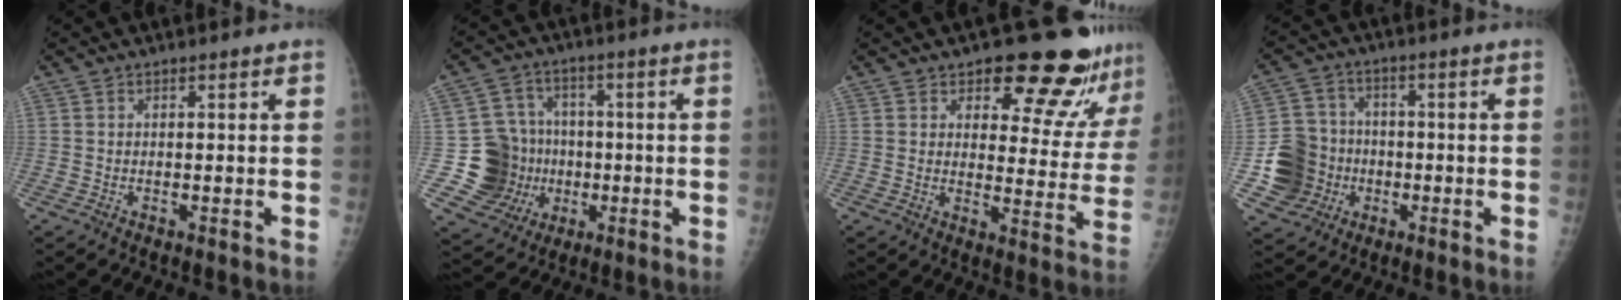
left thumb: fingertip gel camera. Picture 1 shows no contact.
{"total": 11.7, "force": [-1.1, 11.3, 2.8], "torque": [-0.007, 0.018, -0.011]}
{"total": 14.7, "force": [11.8, 5.5, 6.9], "torque": [-0.031, -0.086, 0.138]}
{"total": 10.6, "force": [-2.3, 9.9, 3.0], "torque": [-0.025, 0.016, -0.039]}